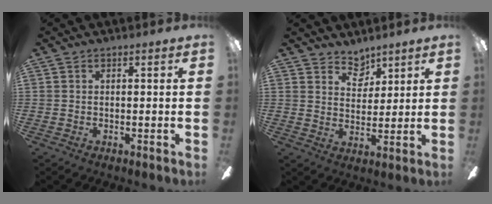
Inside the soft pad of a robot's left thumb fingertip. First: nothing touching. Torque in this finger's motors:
{"motor_torque": [0.39, -0.14, -0.59, -0.17, 0.06]}